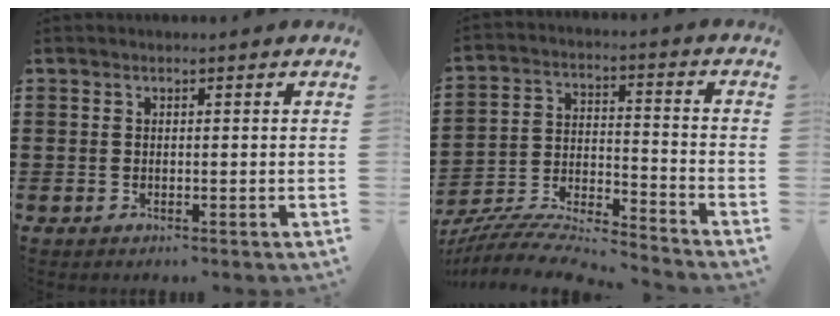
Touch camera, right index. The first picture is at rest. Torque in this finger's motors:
{"motor_torque": [0.55, 0.88, -0.04, 0.01]}